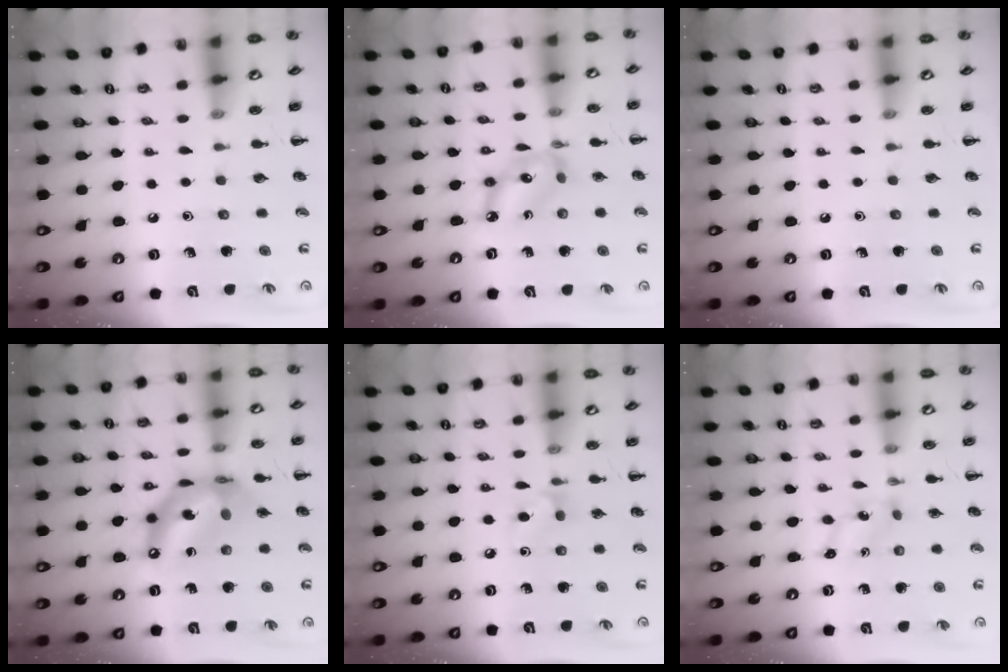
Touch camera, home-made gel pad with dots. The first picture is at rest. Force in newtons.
{"total": 9.2, "press": 9.0, "slide": 2.1}
{"total": 0.0}
{"total": 13.0, "press": 12.5, "slide": 3.4}
{"total": 6.1, "press": 5.8, "slide": 2.0}
{"total": 0.8, "press": 0.8, "slide": 0.3}